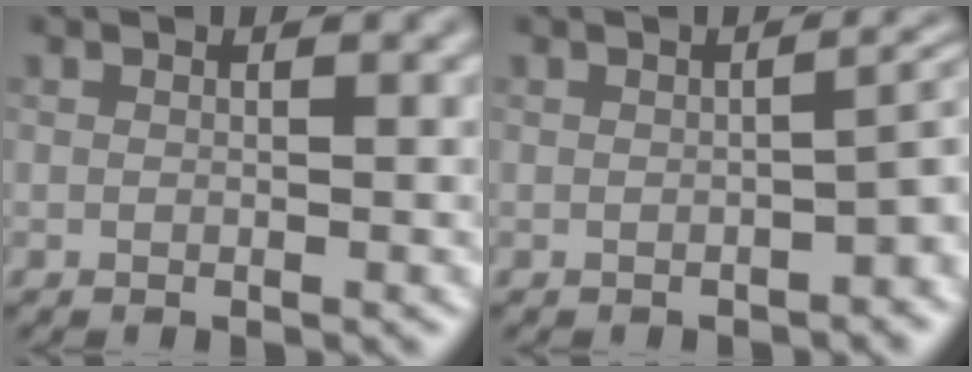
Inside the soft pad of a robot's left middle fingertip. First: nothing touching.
{"total": 3.3, "force": [-1.3, 1.1, 2.8], "torque": [-0.033, 0.007, -0.019]}